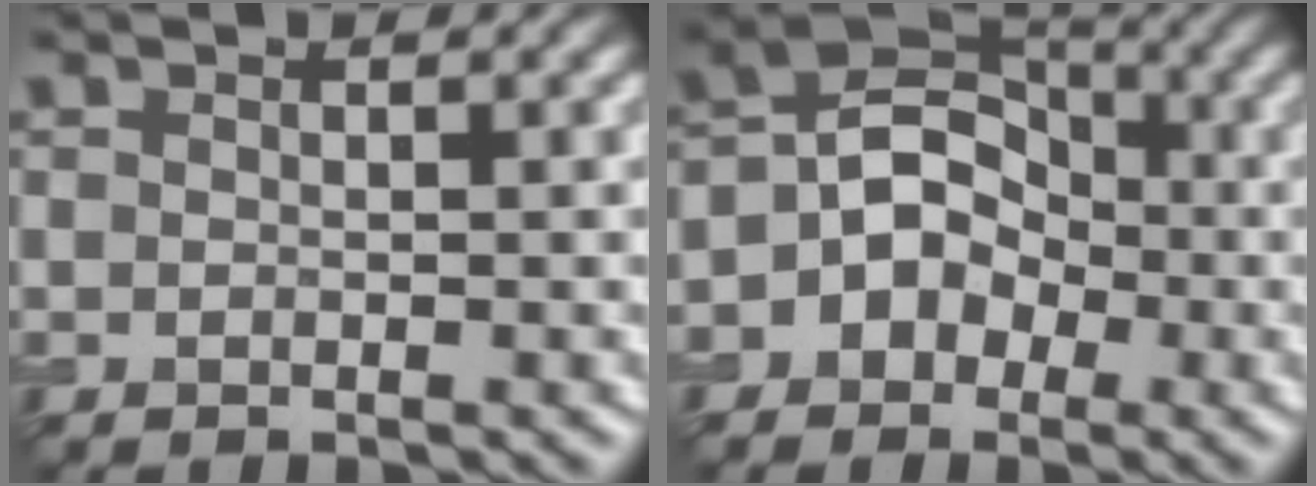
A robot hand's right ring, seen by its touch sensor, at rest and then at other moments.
{"total": 6.2, "force": [-1.1, 5.2, 3.2], "torque": [-0.015, 0.018, -0.039]}